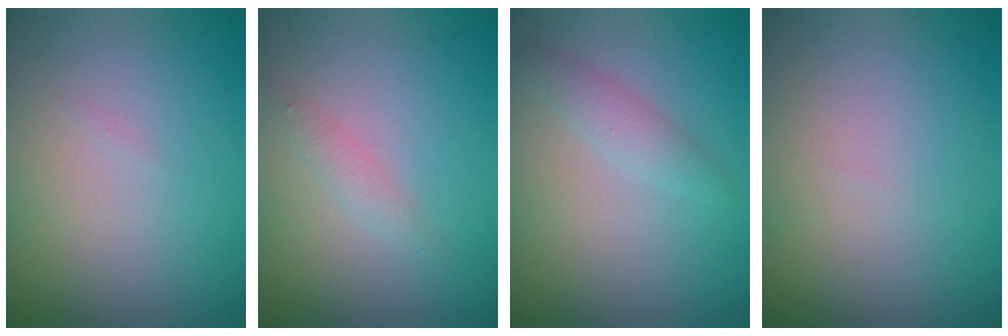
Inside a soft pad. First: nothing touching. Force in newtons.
{"total": 1.0, "press": 1.0, "slide": 0.0}
{"total": 1.7, "press": 1.7, "slide": 0.0}
{"total": 0.0}